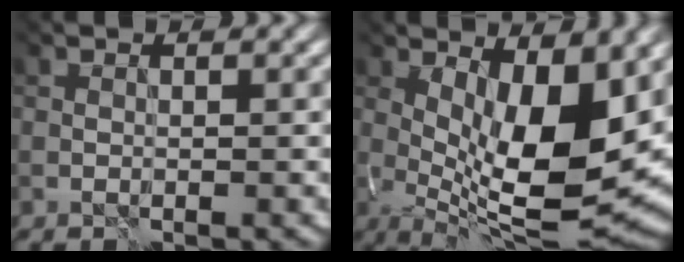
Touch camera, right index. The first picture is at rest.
{"total": 11.3, "force": [0.9, 3.9, 10.6], "torque": [-0.167, -0.024, 0.017]}